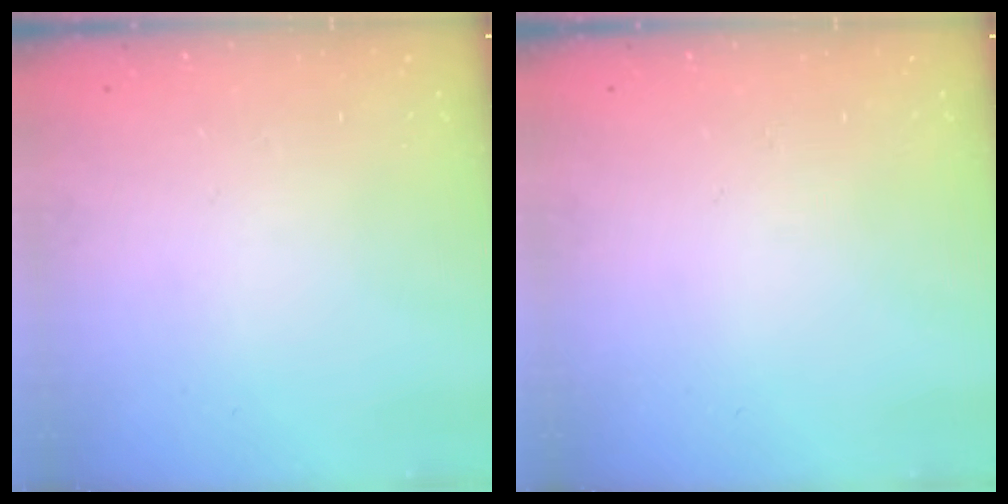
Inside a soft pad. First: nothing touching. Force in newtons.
{"total": 0.0}